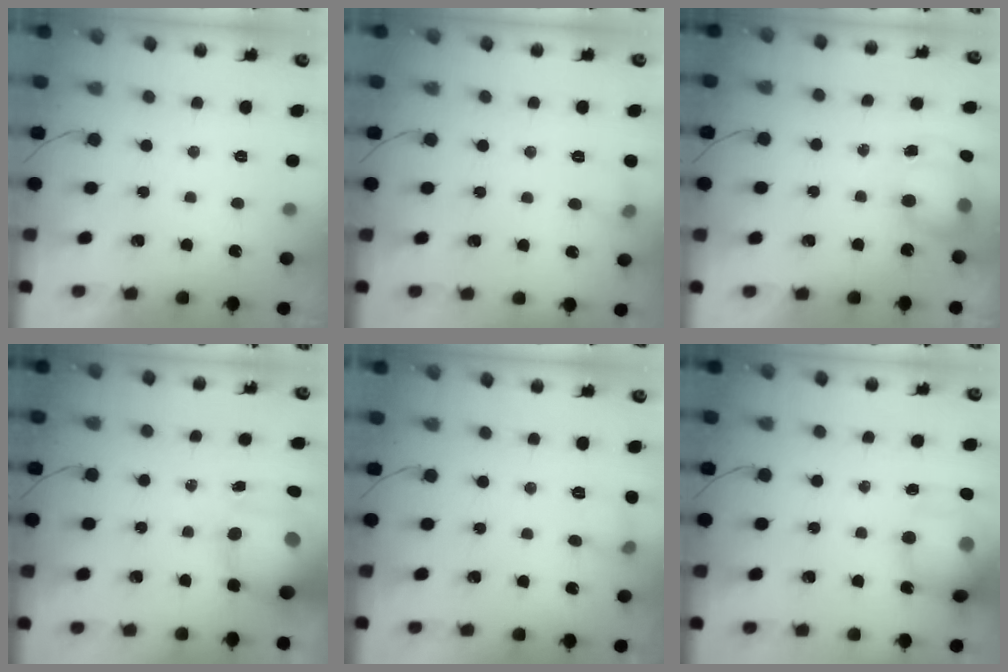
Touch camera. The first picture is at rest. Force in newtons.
{"total": 5.6, "press": 5.4, "slide": 1.7}
{"total": 7.6, "press": 7.4, "slide": 1.4}
{"total": 12.2, "press": 11.7, "slide": 3.4}
{"total": 7.5, "press": 7.4, "slide": 1.3}
{"total": 16.2, "press": 15.2, "slide": 5.6}